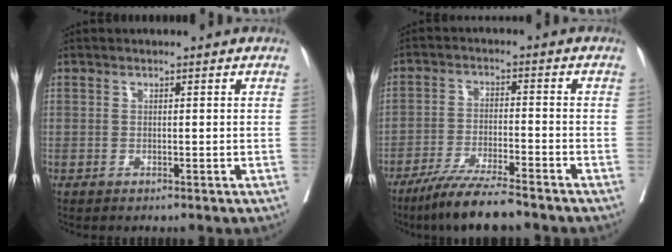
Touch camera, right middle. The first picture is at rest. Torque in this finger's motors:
{"motor_torque": [0.26, -0.26, 0.35, 0.07]}